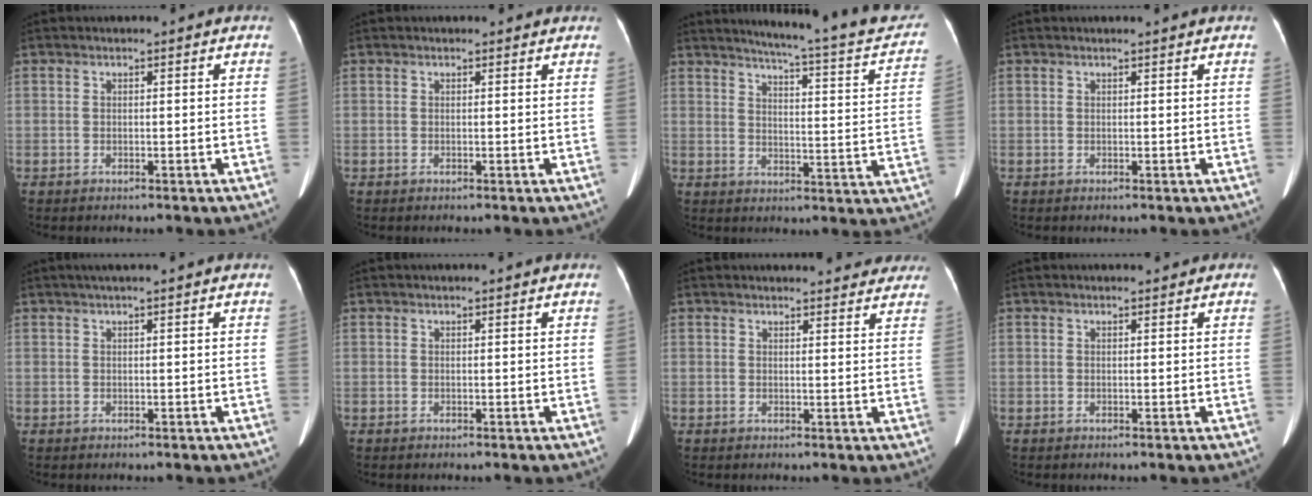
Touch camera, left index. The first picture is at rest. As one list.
[{"total": 0.6, "force": [0.4, 0.5, -0.1], "torque": [-0.010, -0.004, -0.001]}, {"total": 20.5, "force": [18.3, 1.6, 9.2], "torque": [-0.114, -0.046, 0.210]}, {"total": 1.3, "force": [1.2, 0.0, 0.3], "torque": [-0.010, 0.009, 0.014]}, {"total": 2.7, "force": [2.0, -0.3, 1.7], "torque": [-0.023, 0.029, 0.034]}, {"total": 1.1, "force": [1.0, 0.2, 0.4], "torque": [-0.009, 0.022, 0.010]}, {"total": 12.8, "force": [12.0, 3.0, 3.3], "torque": [-0.015, -0.001, 0.121]}, {"total": 1.9, "force": [1.5, 0.8, 0.8], "torque": [-0.007, 0.008, 0.014]}]